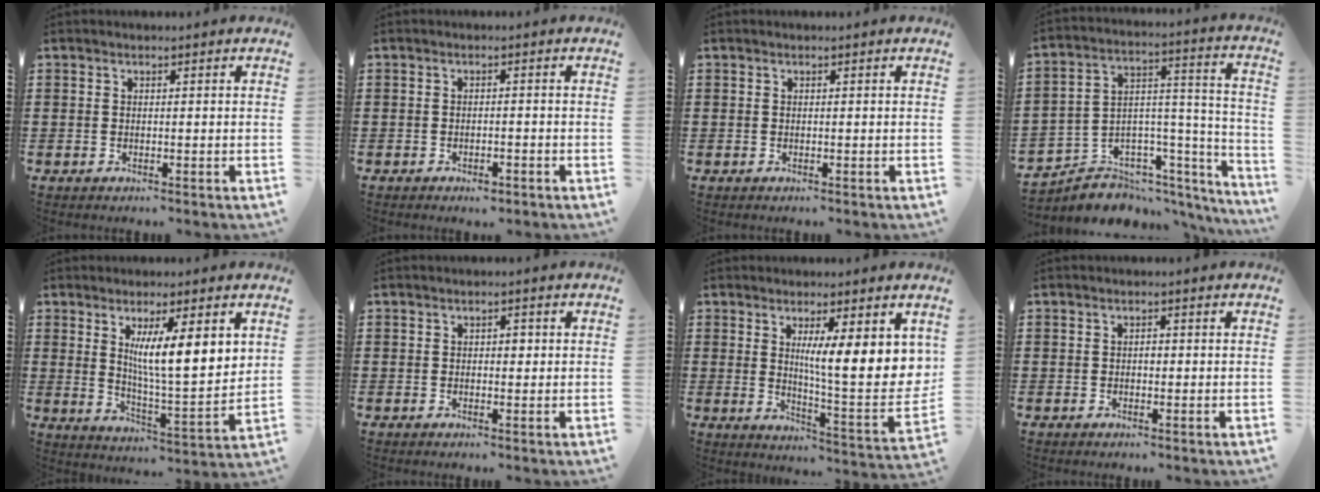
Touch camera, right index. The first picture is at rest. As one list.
[{"total": 1.3, "force": [-1.2, 0.4, 0.5], "torque": [-0.014, -0.004, -0.023]}, {"total": 0.0}, {"total": 5.0, "force": [-3.5, 3.5, 0.5], "torque": [-0.019, -0.012, -0.063]}, {"total": 9.1, "force": [3.6, 1.5, 8.2], "torque": [-0.141, -0.020, 0.054]}, {"total": 1.2, "force": [0.1, 0.7, 1.0], "torque": [-0.019, 0.005, 0.000]}, {"total": 10.3, "force": [3.5, 2.0, 9.5], "torque": [-0.143, -0.029, 0.052]}, {"total": 0.9, "force": [-0.1, 0.5, 0.7], "torque": [-0.015, 0.000, -0.002]}]